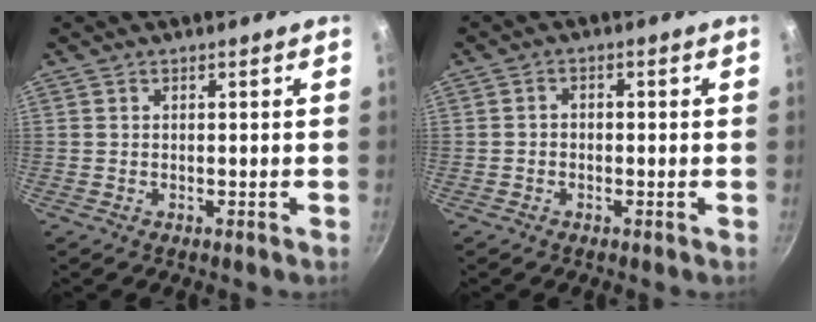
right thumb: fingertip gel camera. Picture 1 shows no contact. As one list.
[{"total": 1.6, "force": [-0.6, 1.2, 0.9], "torque": [-0.016, 0.009, -0.013]}]